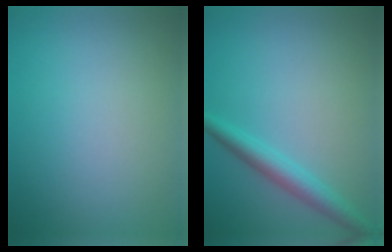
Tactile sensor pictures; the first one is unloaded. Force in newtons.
{"total": 2.9, "press": 2.9, "slide": 0.1}